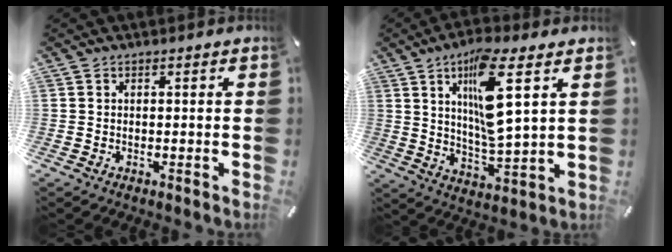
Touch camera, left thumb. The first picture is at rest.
{"total": 14.4, "force": [5.7, 3.5, 12.7], "torque": [-0.231, -0.018, 0.089]}